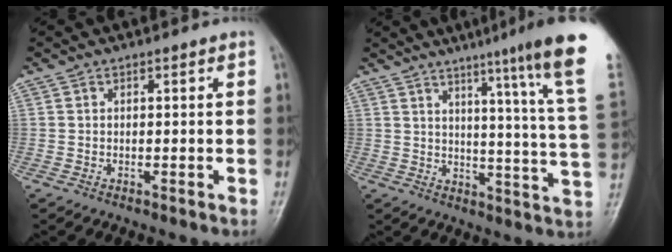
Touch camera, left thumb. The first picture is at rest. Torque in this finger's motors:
{"motor_torque": [2.27, -0.02, 1.63, -1.14, 0.40]}